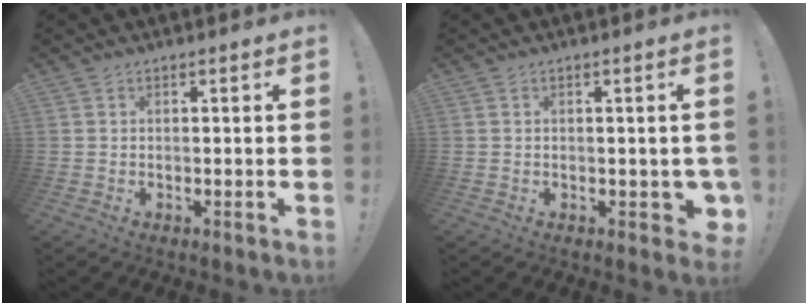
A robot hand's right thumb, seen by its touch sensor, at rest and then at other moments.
{"total": 3.1, "force": [-0.3, 2.2, 2.2], "torque": [-0.018, 0.004, -0.002]}